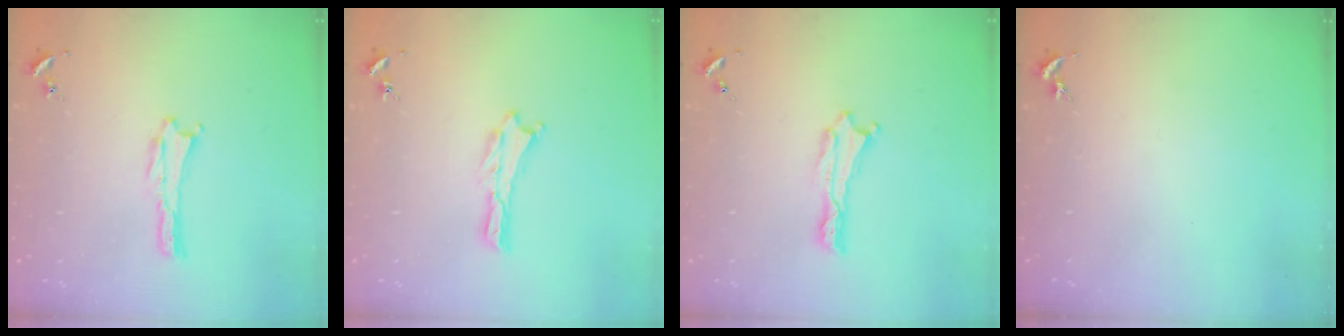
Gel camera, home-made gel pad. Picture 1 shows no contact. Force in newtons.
{"total": 0.0}
{"total": 0.0}
{"total": 0.0}